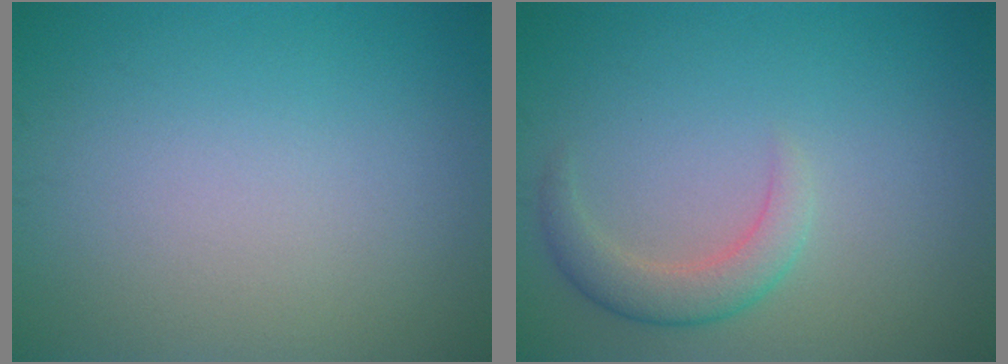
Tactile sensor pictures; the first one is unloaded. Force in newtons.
{"total": 2.8, "press": 2.8, "slide": 0.1}